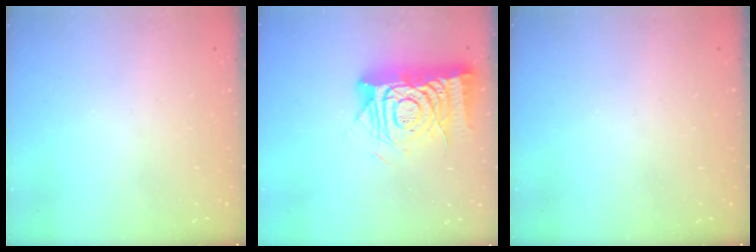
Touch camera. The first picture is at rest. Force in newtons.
{"total": 14.1, "press": 14.0, "slide": 2.0}
{"total": 0.0}